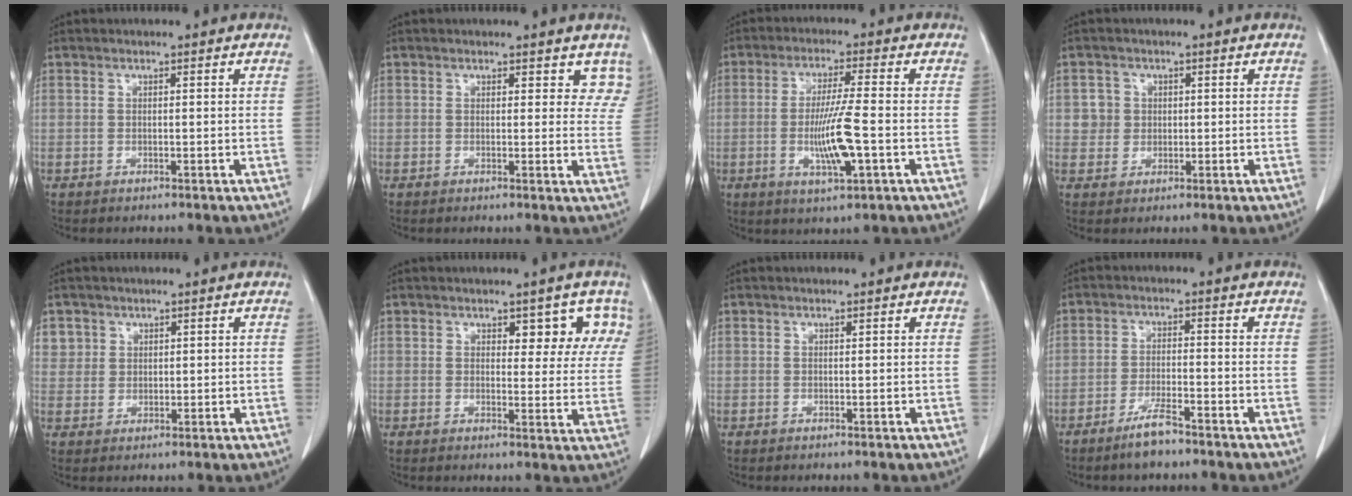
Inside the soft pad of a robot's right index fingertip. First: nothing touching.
{"total": 4.5, "force": [3.6, 2.4, 1.3], "torque": [0.013, -0.009, 0.026]}
{"total": 8.6, "force": [-1.9, 0.4, 8.4], "torque": [-0.158, -0.011, -0.035]}
{"total": 3.1, "force": [0.6, 3.0, 0.2], "torque": [0.006, 0.006, 0.010]}
{"total": 3.6, "force": [1.8, 3.2, -0.1], "torque": [0.019, 0.003, 0.033]}
{"total": 6.0, "force": [3.5, 3.1, 3.7], "torque": [-0.021, -0.001, 0.035]}
{"total": 0.0}
{"total": 4.5, "force": [-3.5, 0.5, 2.8], "torque": [-0.058, -0.006, -0.062]}